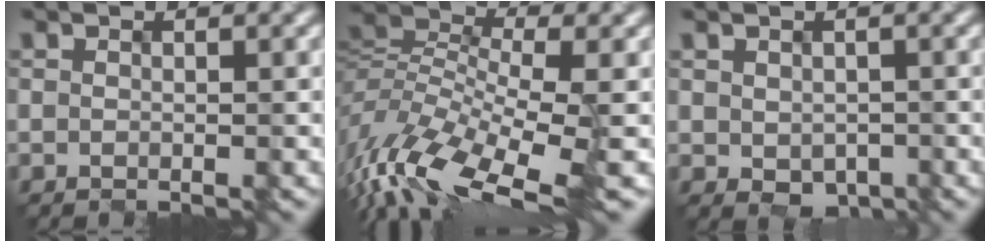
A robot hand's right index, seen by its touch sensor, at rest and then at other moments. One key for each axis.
{"total": 10.0, "fx": -4.4, "fy": 4.2, "fz": 8.0, "tx": -0.161, "ty": 0.002, "tz": -0.088}
{"total": 1.8, "fx": -0.3, "fy": 1.6, "fz": 0.8, "tx": -0.011, "ty": -0.010, "tz": 0.009}